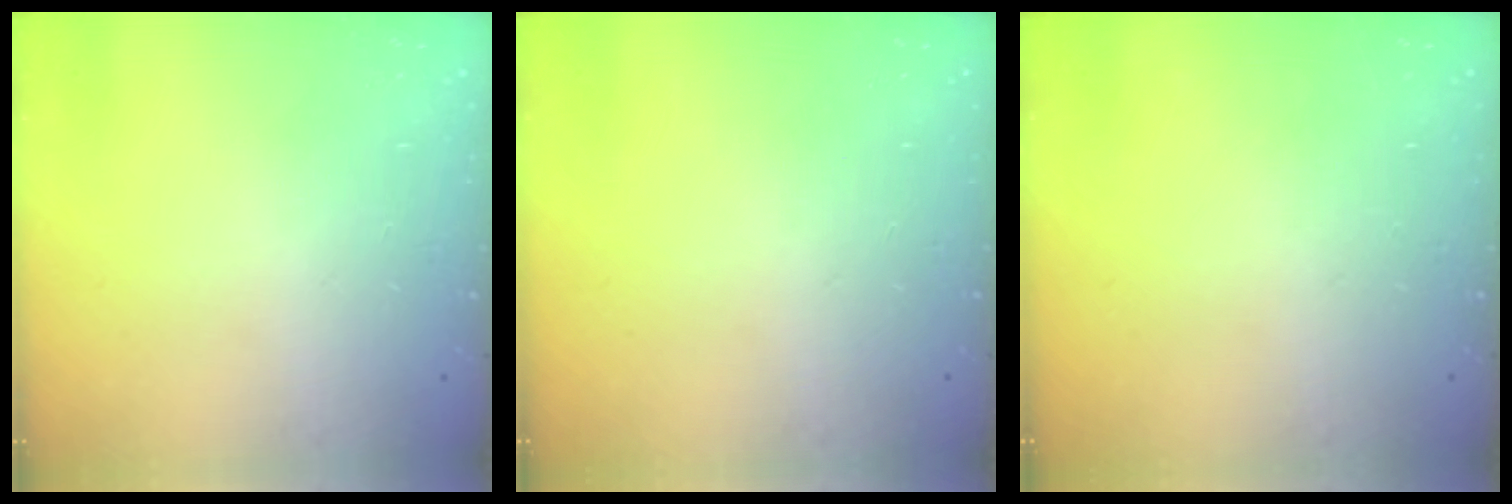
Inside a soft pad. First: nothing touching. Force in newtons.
{"total": 0.0}
{"total": 0.0}